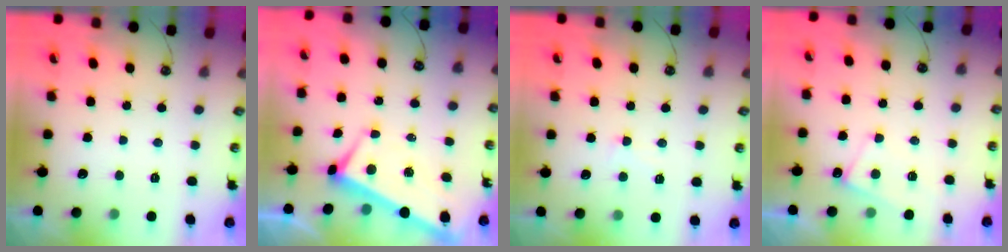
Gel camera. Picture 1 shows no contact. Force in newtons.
{"total": 2.9, "press": 2.8, "slide": 0.9}
{"total": 1.0, "press": 0.8, "slide": 0.5}
{"total": 3.9, "press": 3.9, "slide": 0.5}